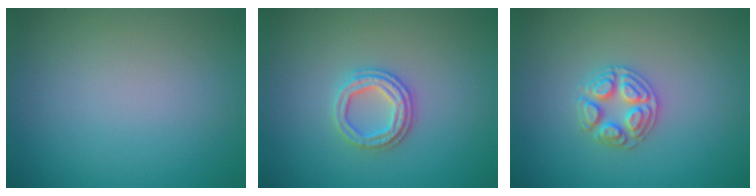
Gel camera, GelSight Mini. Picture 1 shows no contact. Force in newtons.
{"total": 2.9, "press": 2.7, "slide": 1.0}
{"total": 2.5, "press": 2.5, "slide": 0.4}